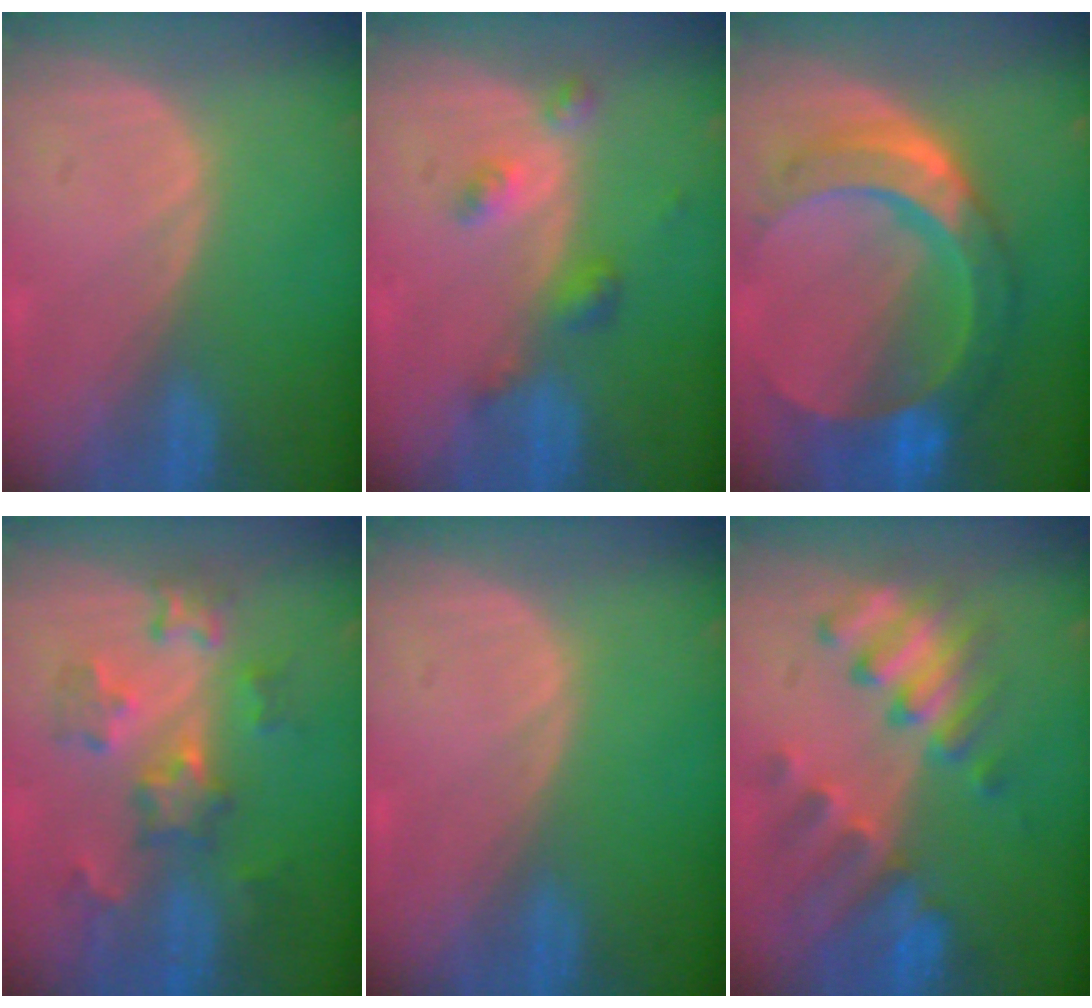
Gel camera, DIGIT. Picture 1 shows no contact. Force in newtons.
{"total": 4.3, "press": 3.8, "slide": 1.9}
{"total": 11.0, "press": 11.0, "slide": 1.1}
{"total": 6.9, "press": 6.9, "slide": 0.2}
{"total": 0.0}
{"total": 8.9, "press": 8.3, "slide": 3.5}